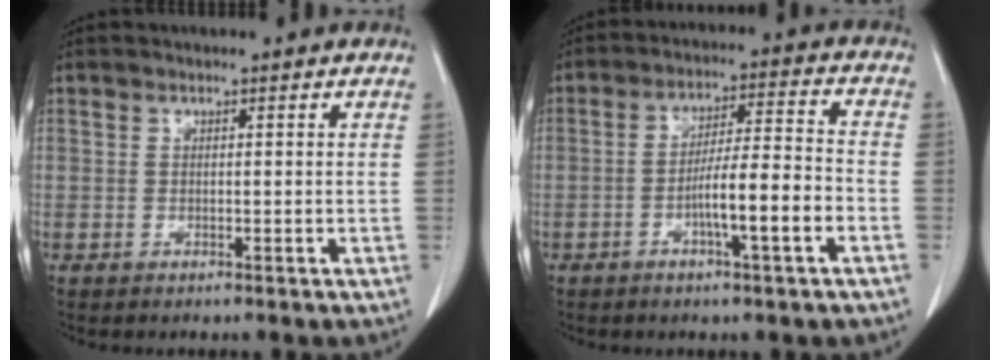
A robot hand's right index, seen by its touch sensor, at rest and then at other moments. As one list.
[{"total": 8.7, "force": [-3.2, 0.3, 8.1], "torque": [-0.139, 0.012, -0.051]}]